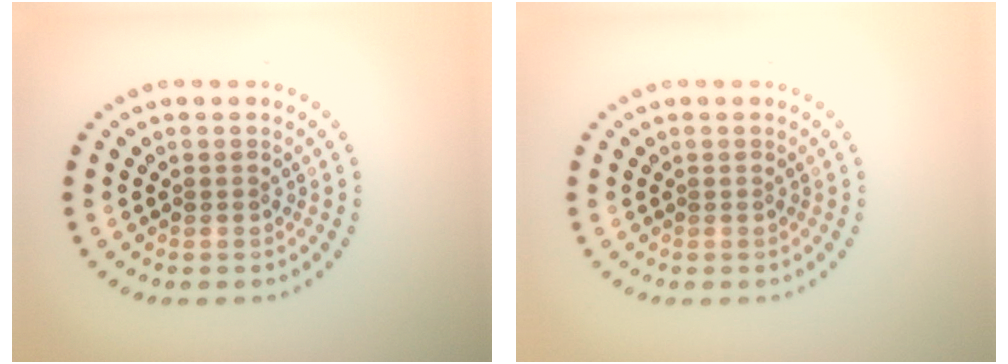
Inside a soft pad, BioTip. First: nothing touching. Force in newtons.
{"total": 0.0}